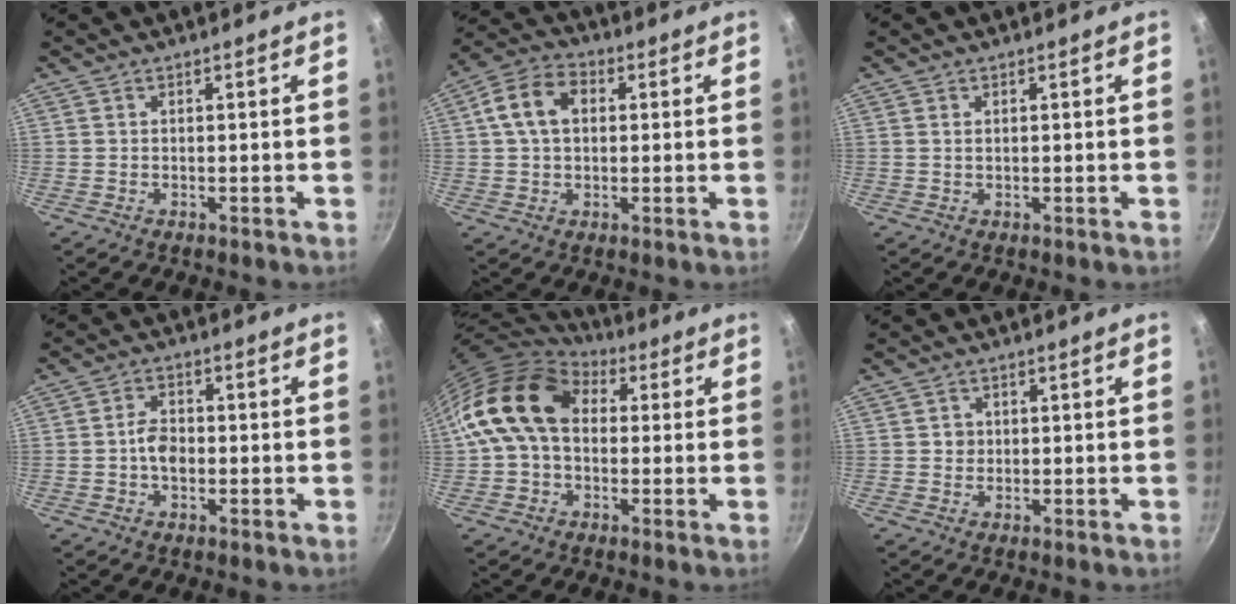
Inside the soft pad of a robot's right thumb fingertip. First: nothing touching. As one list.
[{"total": 9.5, "force": [1.8, 6.7, 6.5], "torque": [-0.104, 0.020, 0.017]}, {"total": 0.7, "force": [0.3, 0.4, 0.5], "torque": [-0.009, 0.001, 0.006]}, {"total": 4.5, "force": [-0.7, 3.1, 3.2], "torque": [-0.042, 0.015, -0.016]}, {"total": 14.9, "force": [2.9, 10.7, 10.0], "torque": [-0.150, 0.019, 0.034]}, {"total": 1.8, "force": [0.2, 1.7, 0.5], "torque": [0.002, 0.003, 0.001]}]